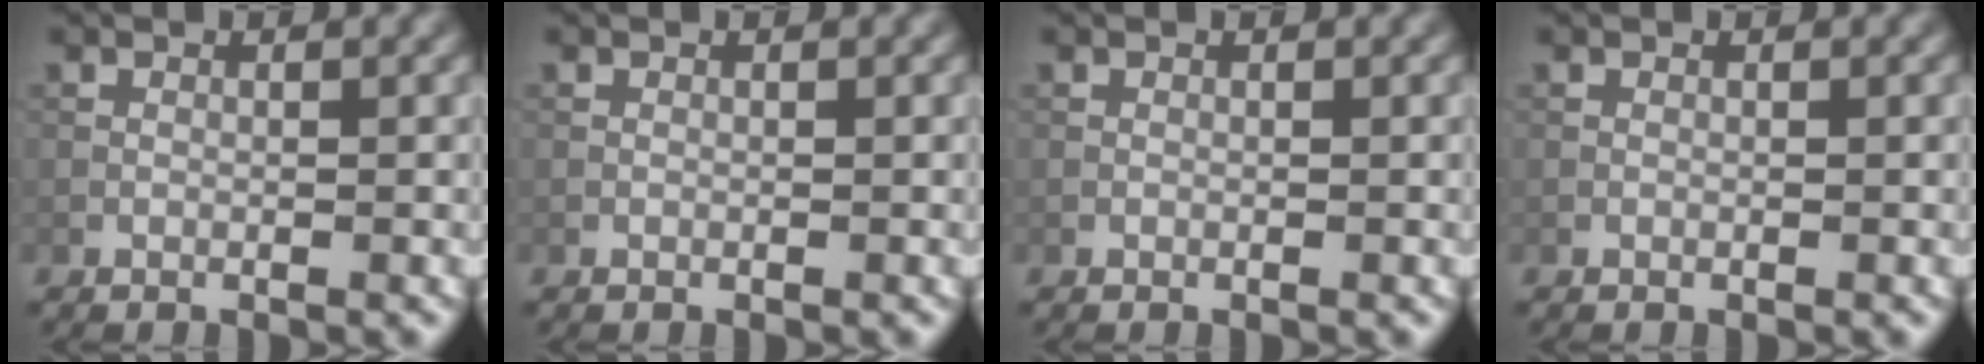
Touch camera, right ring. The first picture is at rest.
{"total": 0.0}
{"total": 0.0}
{"total": 0.0}